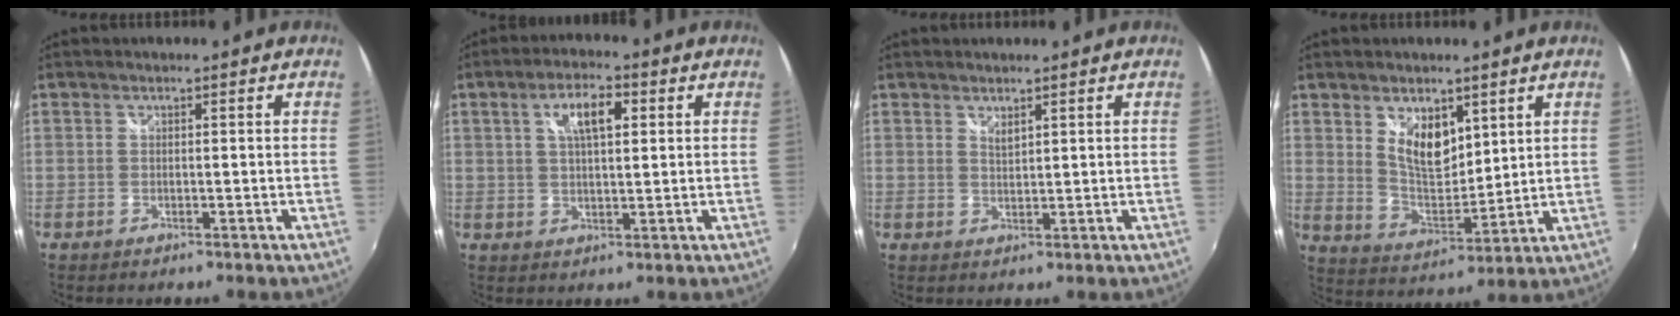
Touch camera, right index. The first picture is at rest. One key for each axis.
{"total": 6.8, "fx": 2.2, "fy": 2.5, "fz": 5.9, "tx": -0.104, "ty": 0.012, "tz": 0.039}
{"total": 1.6, "fx": 1.4, "fy": 0.4, "fz": 0.7, "tx": -0.012, "ty": -0.001, "tz": 0.025}
{"total": 8.7, "fx": 4.2, "fy": 4.6, "fz": 6.0, "tx": -0.099, "ty": -0.004, "tz": 0.084}